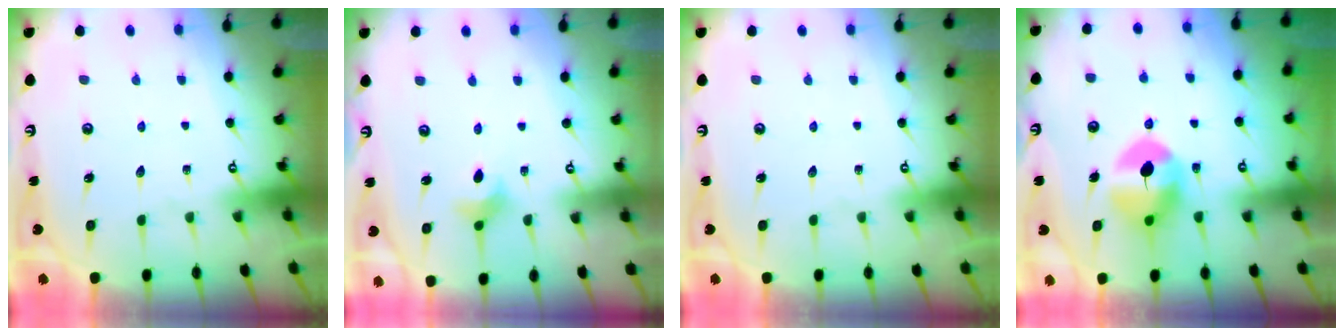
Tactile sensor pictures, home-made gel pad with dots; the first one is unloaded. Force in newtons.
{"total": 2.7, "press": 2.7, "slide": 0.2}
{"total": 0.0}
{"total": 8.3, "press": 8.3, "slide": 0.4}